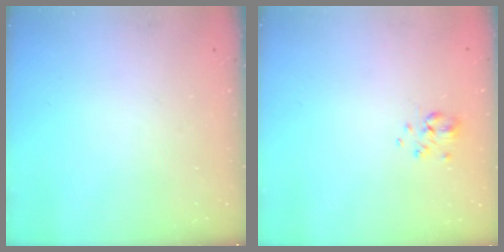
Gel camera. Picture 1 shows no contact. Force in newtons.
{"total": 3.7, "press": 3.6, "slide": 0.9}